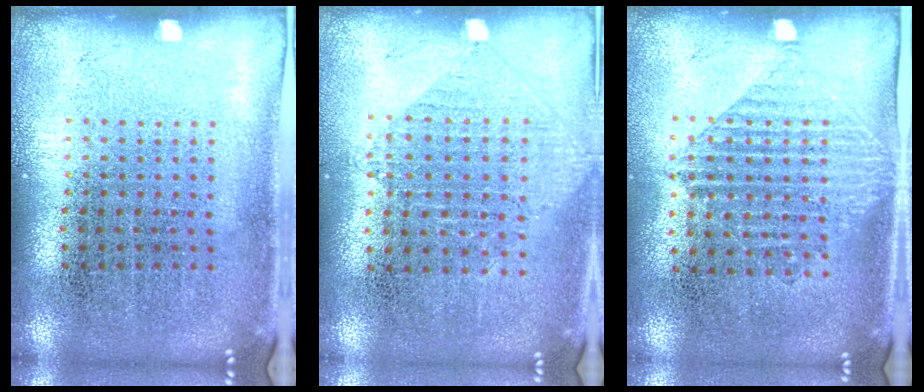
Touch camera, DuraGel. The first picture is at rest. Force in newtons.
{"total": 0.9, "press": 0.9, "slide": 0.2}
{"total": 1.2, "press": 1.0, "slide": 0.6}